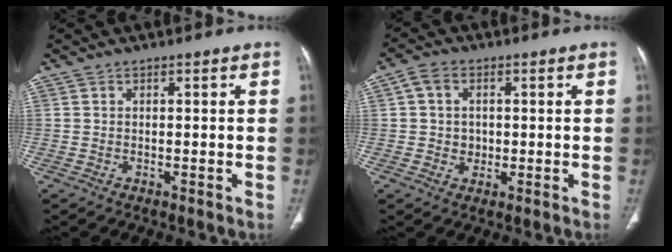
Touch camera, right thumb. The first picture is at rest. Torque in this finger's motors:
{"motor_torque": [-0.07, 0.10, 0.16, -0.31, 0.01]}